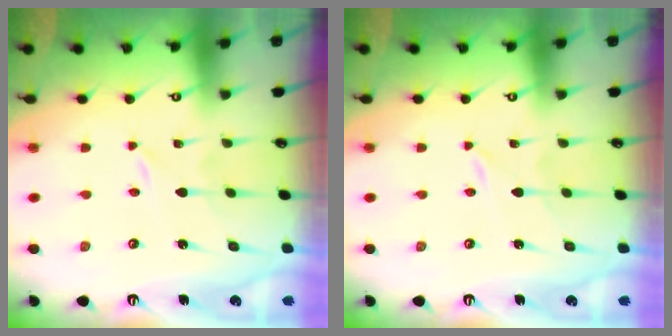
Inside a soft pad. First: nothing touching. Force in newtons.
{"total": 0.0}